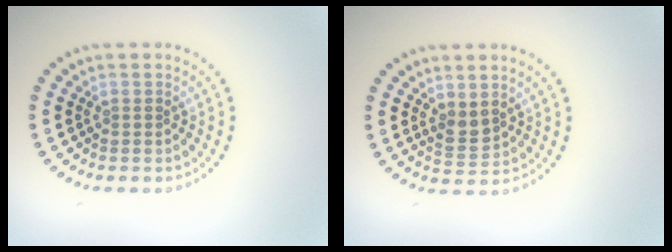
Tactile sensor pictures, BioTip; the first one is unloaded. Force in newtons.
{"total": 1.8, "press": 1.5, "slide": 0.9}